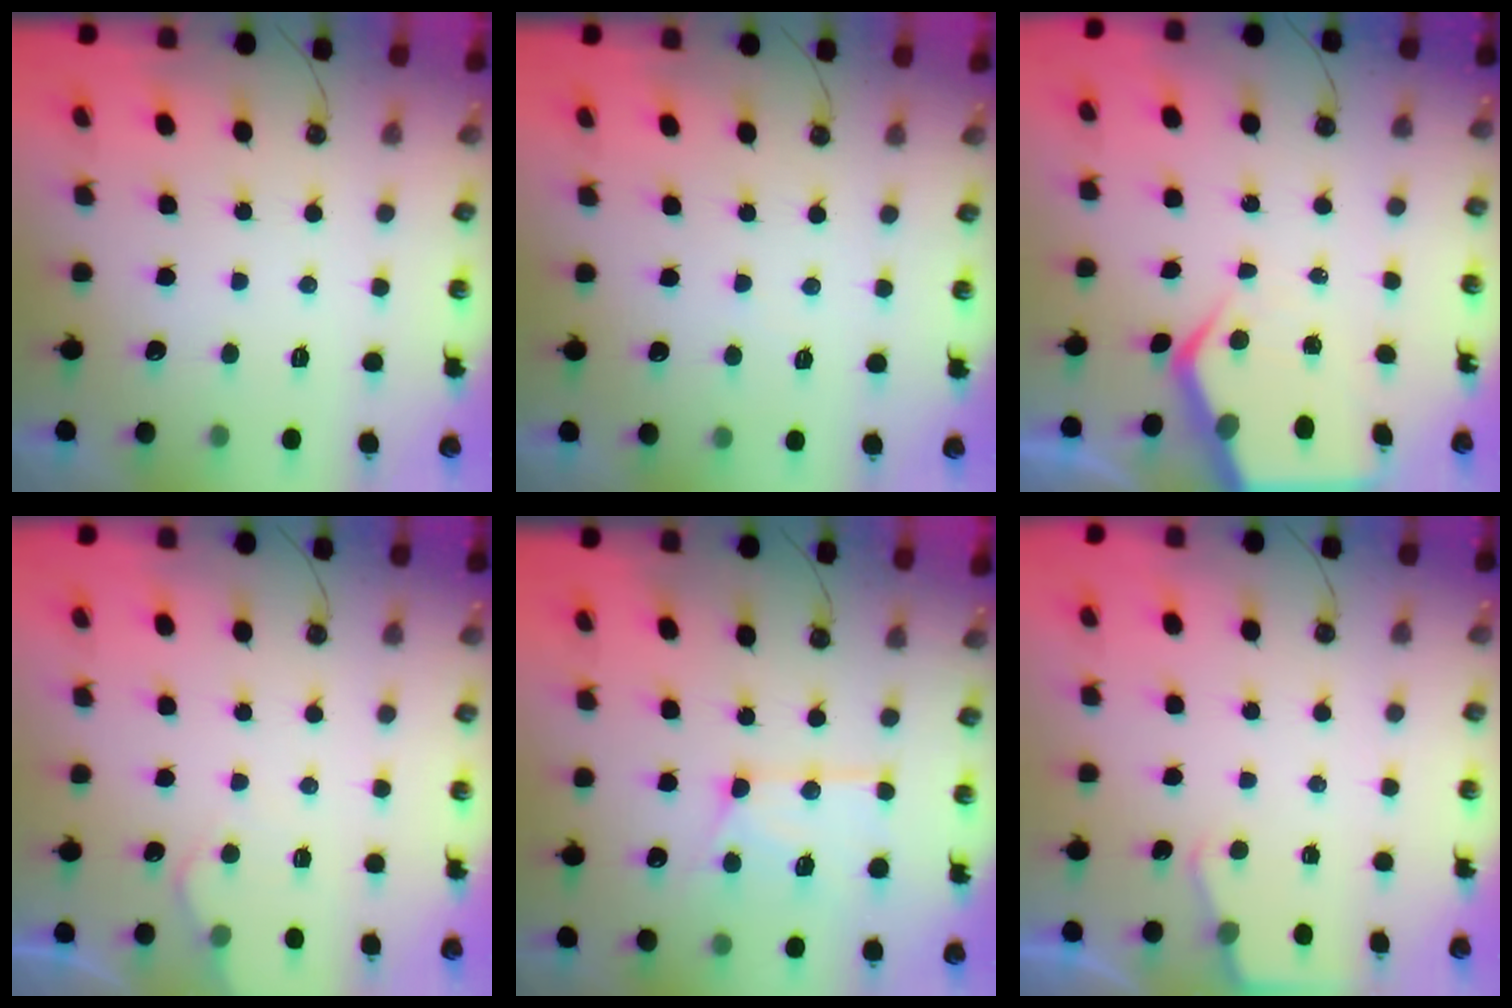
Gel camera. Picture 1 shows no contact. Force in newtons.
{"total": 2.4, "press": 2.4, "slide": 0.4}
{"total": 7.4, "press": 7.3, "slide": 0.7}
{"total": 4.1, "press": 4.0, "slide": 0.5}
{"total": 15.5, "press": 15.5, "slide": 1.2}
{"total": 3.0, "press": 2.9, "slide": 0.5}